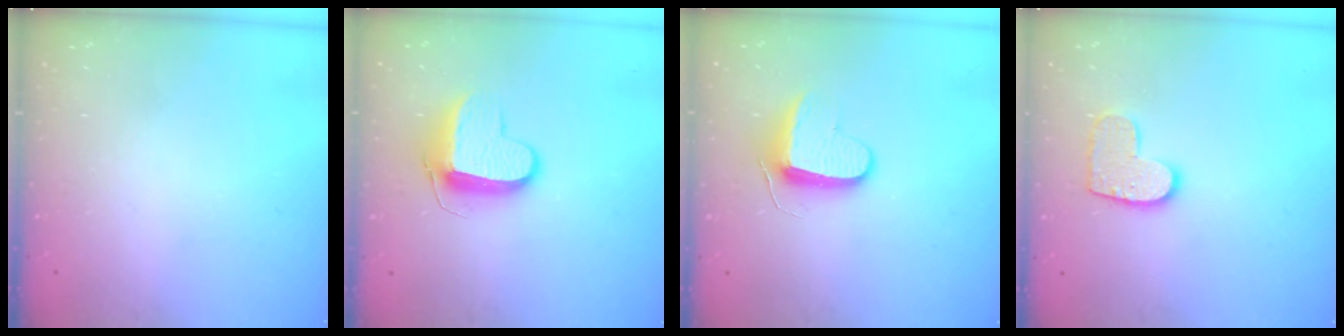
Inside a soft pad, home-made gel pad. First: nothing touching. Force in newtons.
{"total": 11.2, "press": 11.2, "slide": 0.8}
{"total": 9.2, "press": 9.2, "slide": 0.7}
{"total": 10.2, "press": 10.1, "slide": 0.5}